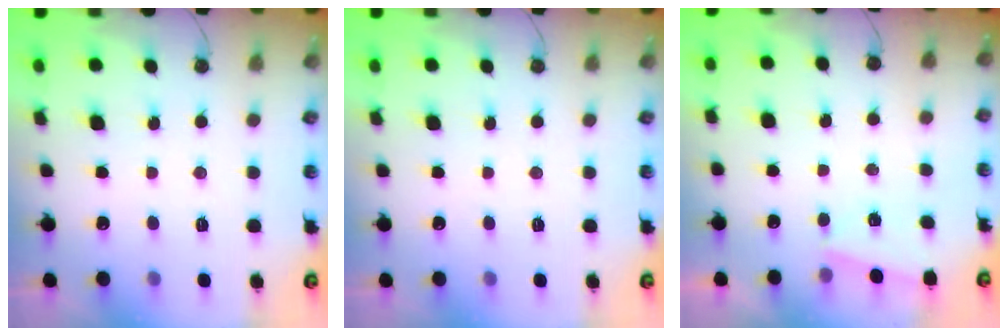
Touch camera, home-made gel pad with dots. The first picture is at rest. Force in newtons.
{"total": 0.0}
{"total": 2.1, "press": 0.8, "slide": 1.9}